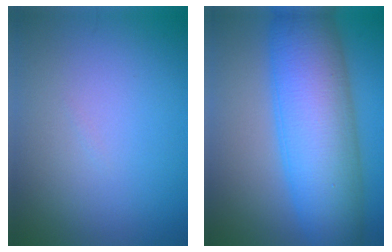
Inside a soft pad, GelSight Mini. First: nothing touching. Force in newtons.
{"total": 11.3, "press": 11.3, "slide": 0.2}